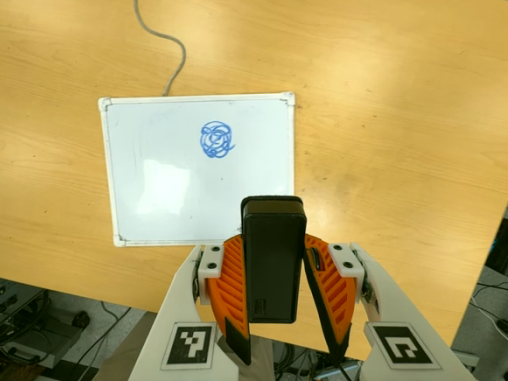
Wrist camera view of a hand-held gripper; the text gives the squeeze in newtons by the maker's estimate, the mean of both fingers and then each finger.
{"total": 4.6, "left": 3.7, "right": 5.5}